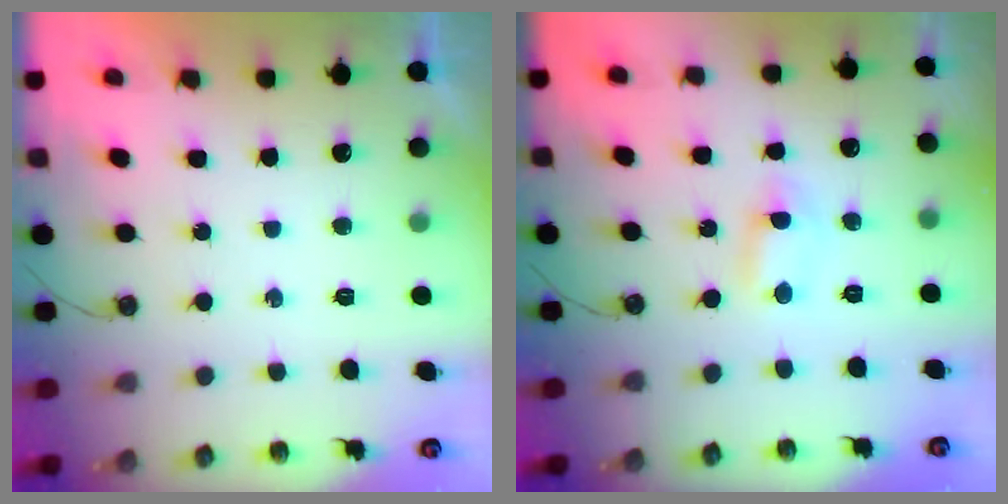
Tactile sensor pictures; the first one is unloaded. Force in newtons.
{"total": 1.1, "press": 0.9, "slide": 0.7}